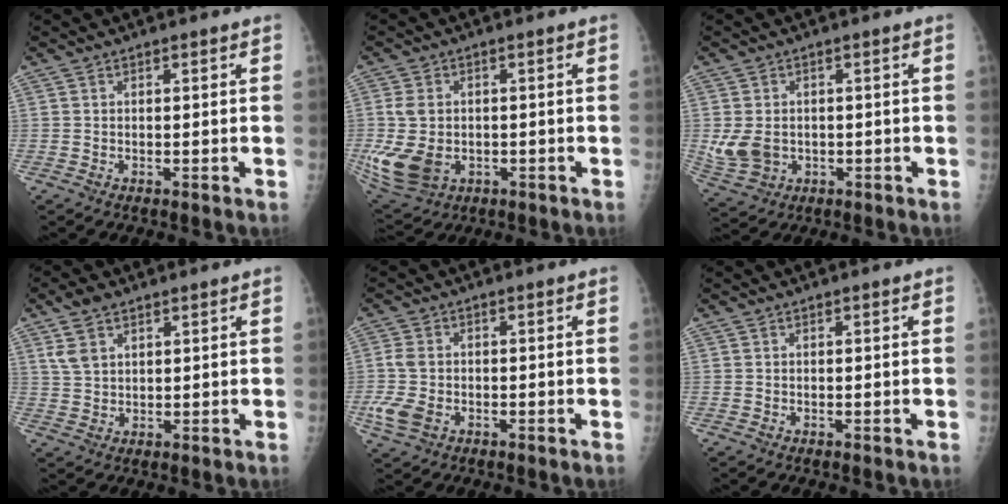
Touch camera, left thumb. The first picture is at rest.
{"total": 11.2, "force": [-1.6, 8.0, 7.6], "torque": [-0.161, -0.002, -0.015]}
{"total": 6.4, "force": [-0.4, 5.2, 3.8], "torque": [-0.068, -0.002, 0.006]}
{"total": 5.4, "force": [3.2, 3.1, 3.1], "torque": [-0.053, -0.007, 0.070]}
{"total": 5.9, "force": [-1.4, 4.2, 3.9], "torque": [-0.095, 0.006, -0.027]}
{"total": 0.0}